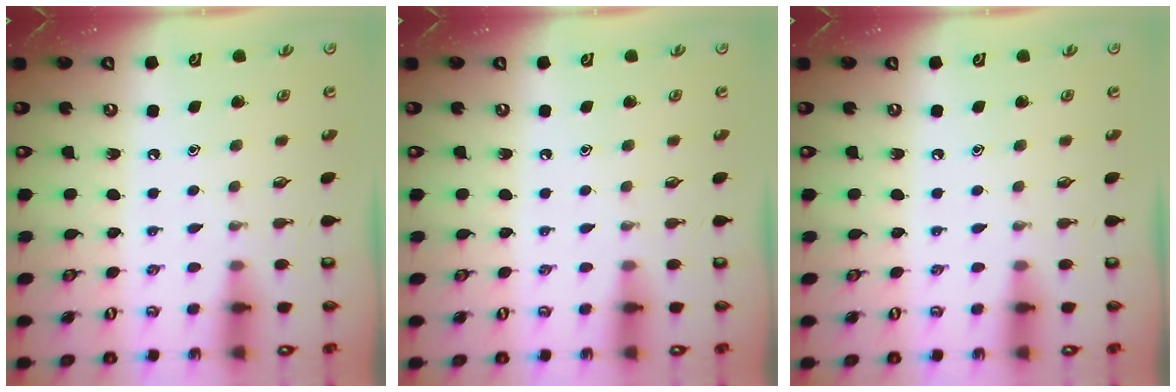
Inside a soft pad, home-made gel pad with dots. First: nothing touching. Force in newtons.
{"total": 0.0}
{"total": 0.0}